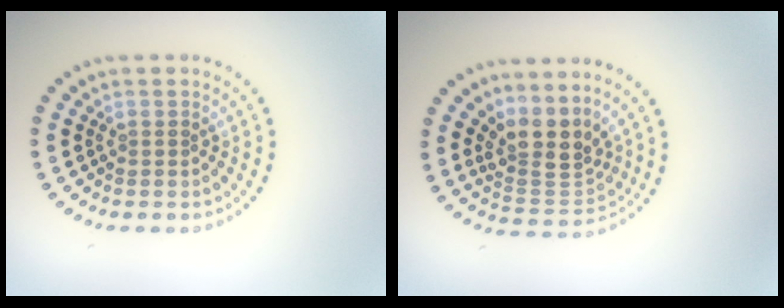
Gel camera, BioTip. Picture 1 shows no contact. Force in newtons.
{"total": 3.8, "press": 2.9, "slide": 2.5}